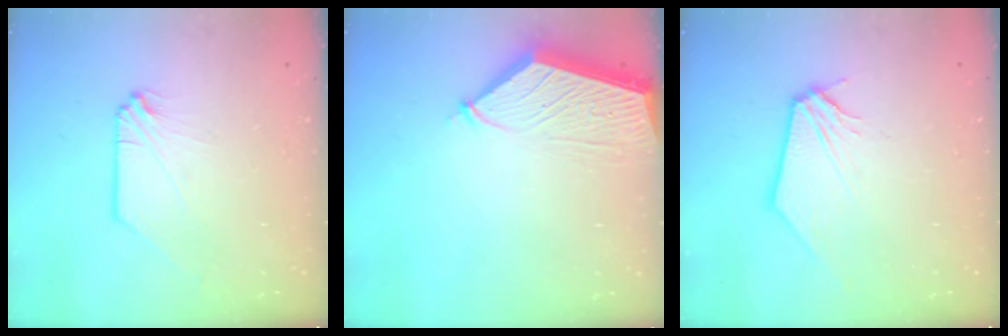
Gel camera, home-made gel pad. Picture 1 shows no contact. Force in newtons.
{"total": 5.8, "press": 5.8, "slide": 0.4}
{"total": 0.0}